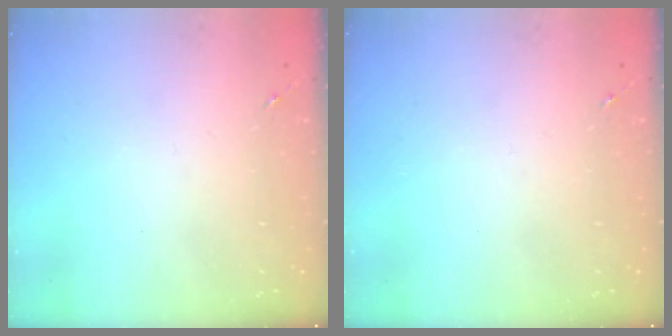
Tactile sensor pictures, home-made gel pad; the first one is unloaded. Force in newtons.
{"total": 0.0}